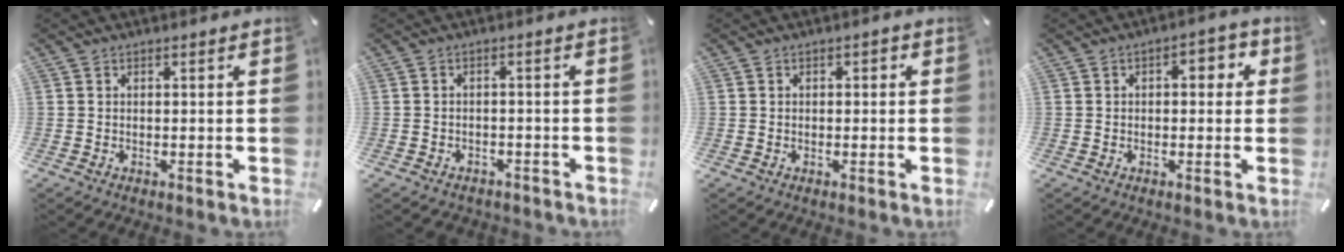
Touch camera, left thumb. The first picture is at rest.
{"total": 2.0, "force": [-1.5, 1.2, 0.5], "torque": [-0.010, 0.009, -0.033]}
{"total": 0.9, "force": [-0.2, 0.8, 0.4], "torque": [-0.007, 0.006, -0.007]}
{"total": 4.1, "force": [0.0, 2.6, 3.1], "torque": [-0.039, 0.006, -0.010]}